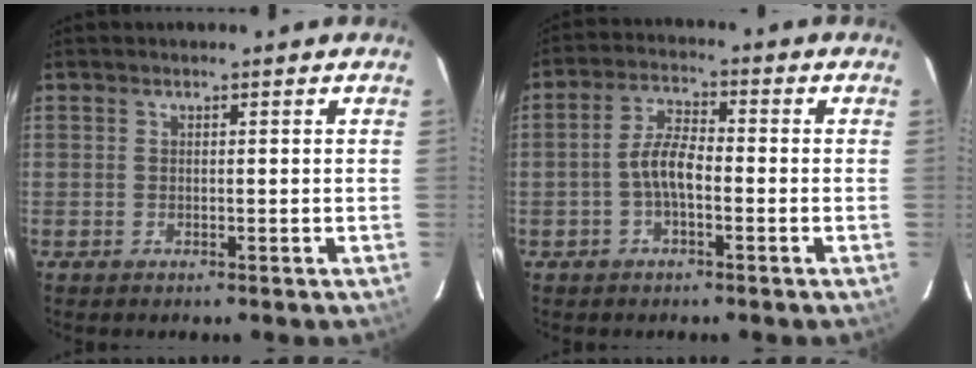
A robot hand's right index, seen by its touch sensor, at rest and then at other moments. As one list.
[{"total": 5.2, "force": [-1.6, 1.9, 4.5], "torque": [-0.094, 0.015, -0.032]}]